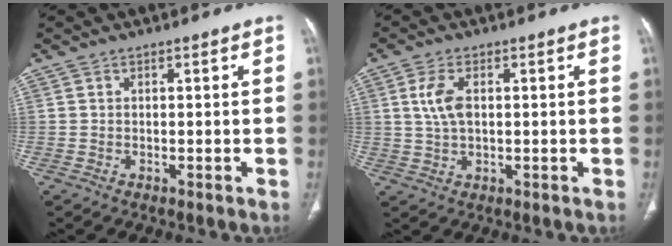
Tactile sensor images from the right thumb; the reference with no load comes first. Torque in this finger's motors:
{"motor_torque": [-0.33, 0.06, 0.76, 0.10, 0.04]}